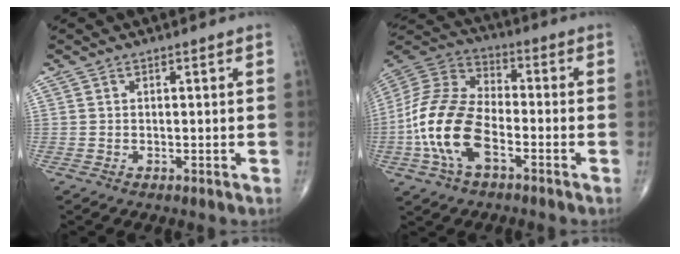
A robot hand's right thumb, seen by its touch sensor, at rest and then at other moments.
{"total": 16.4, "force": [-5.1, 8.8, 12.8], "torque": [-0.267, 0.030, -0.102]}